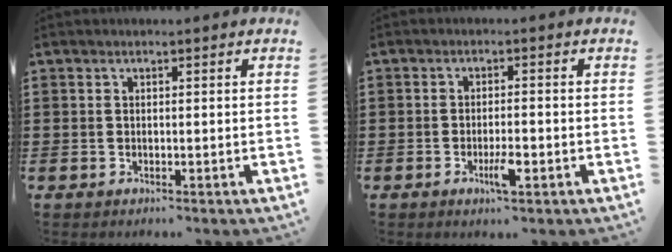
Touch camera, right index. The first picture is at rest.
{"total": 3.6, "force": [-1.5, 0.8, 3.1], "torque": [-0.058, -0.001, -0.028]}